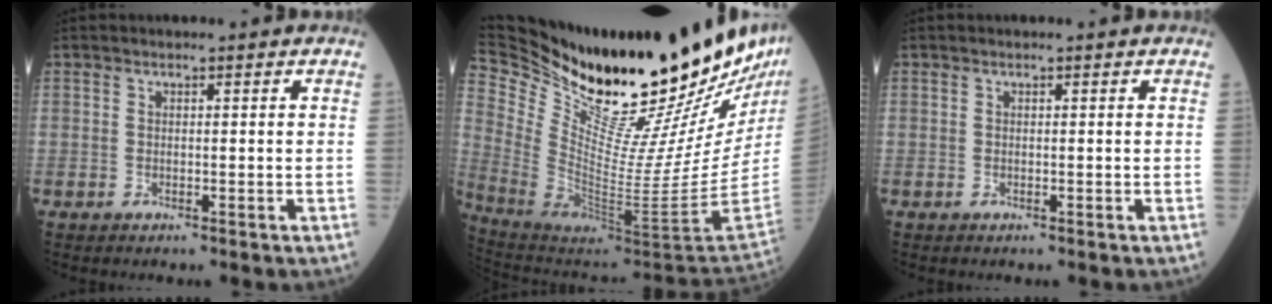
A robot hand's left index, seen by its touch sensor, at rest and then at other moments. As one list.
[{"total": 35.3, "force": [29.4, 2.4, 19.4], "torque": [-0.318, -0.134, 0.430]}, {"total": 0.0}]